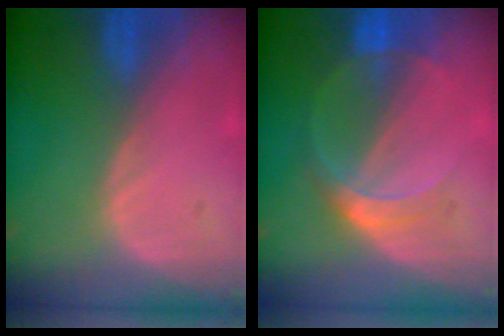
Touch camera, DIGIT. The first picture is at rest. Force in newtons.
{"total": 5.2, "press": 4.7, "slide": 2.0}